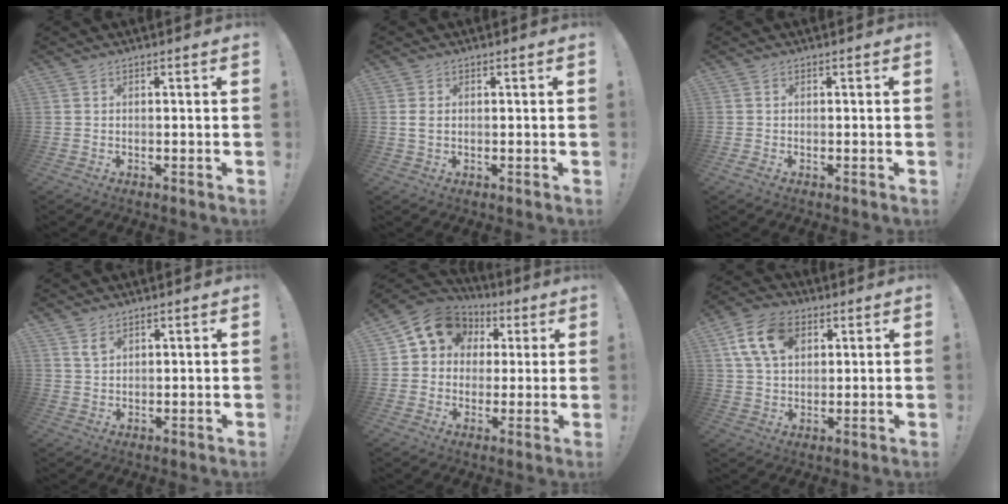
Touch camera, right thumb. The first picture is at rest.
{"total": 2.1, "force": [0.2, 1.3, 1.6], "torque": [-0.032, 0.000, 0.002]}
{"total": 1.0, "force": [-0.6, 0.4, 0.6], "torque": [-0.016, 0.002, -0.009]}
{"total": 3.2, "force": [2.3, 1.6, 1.5], "torque": [-0.017, -0.015, 0.042]}
{"total": 12.8, "force": [4.8, 10.5, 5.6], "torque": [-0.081, -0.013, 0.093]}
{"total": 13.3, "force": [5.2, 8.9, 8.4], "torque": [-0.143, -0.002, 0.101]}